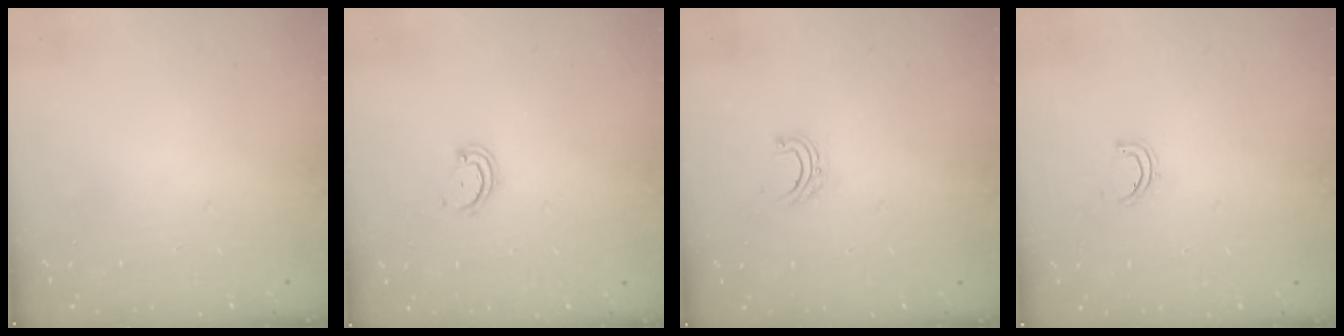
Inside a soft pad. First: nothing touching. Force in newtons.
{"total": 2.6, "press": 2.6, "slide": 0.3}
{"total": 4.1, "press": 4.0, "slide": 0.6}
{"total": 3.8, "press": 3.5, "slide": 1.6}